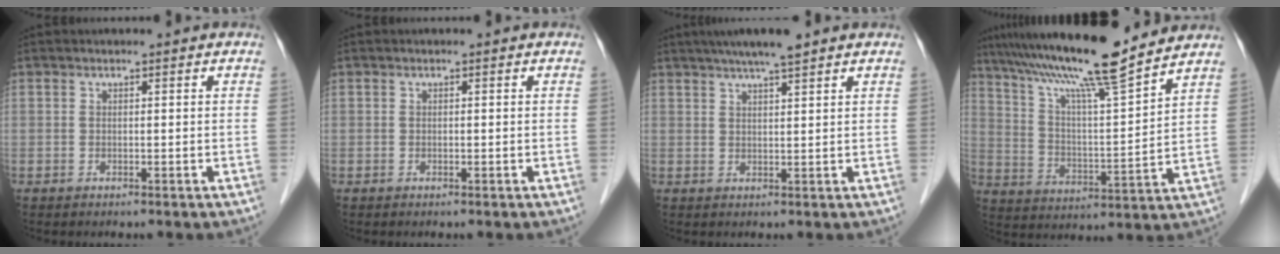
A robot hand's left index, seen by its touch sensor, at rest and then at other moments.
{"total": 0.0}
{"total": 6.0, "force": [4.6, 0.1, 3.8], "torque": [-0.063, 0.020, 0.077]}
{"total": 16.7, "force": [14.1, -0.1, 9.0], "torque": [-0.158, 0.007, 0.234]}